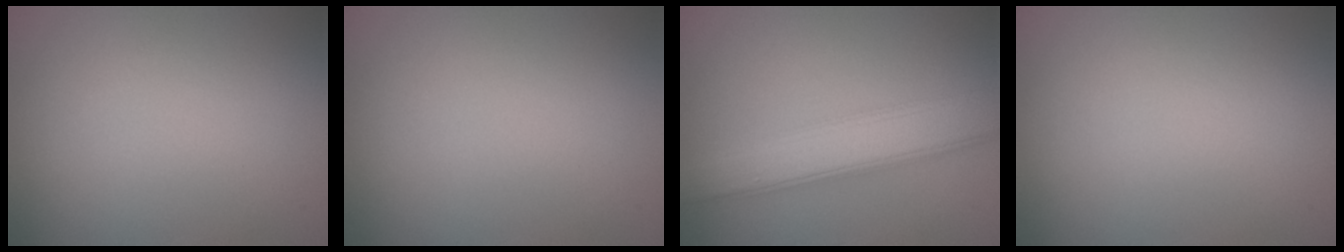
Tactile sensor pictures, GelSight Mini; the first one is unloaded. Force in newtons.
{"total": 0.0}
{"total": 5.3, "press": 5.3, "slide": 0.0}
{"total": 0.0}